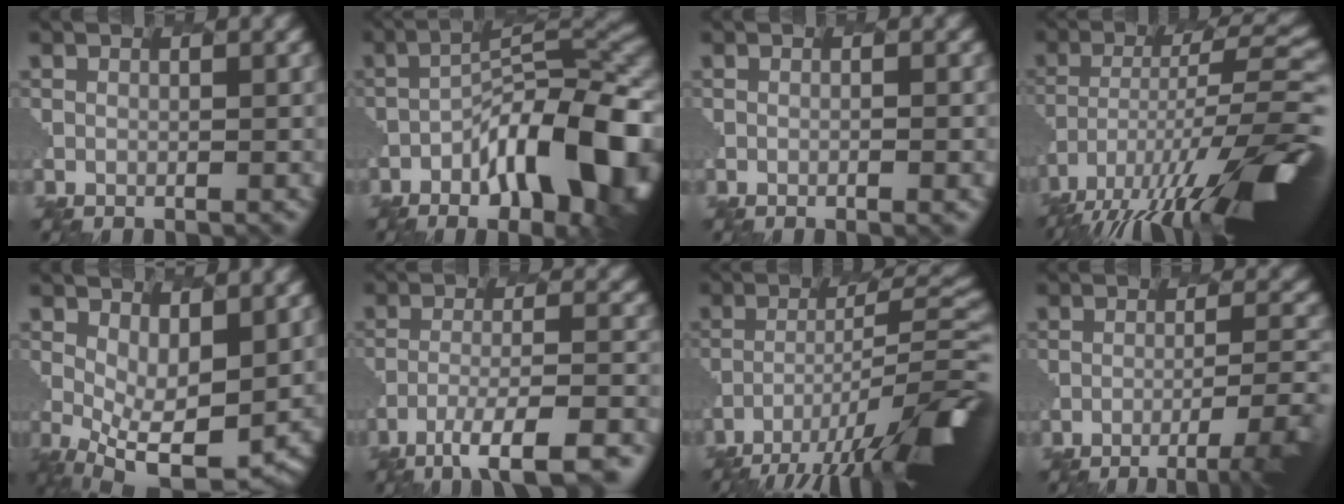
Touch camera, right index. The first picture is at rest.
{"total": 15.1, "force": [-5.4, 6.5, 12.5], "torque": [-0.171, -0.006, -0.079]}
{"total": 1.3, "force": [-0.3, 0.3, 1.3], "torque": [-0.016, 0.007, -0.004]}
{"total": 15.0, "force": [-8.4, 3.9, 11.8], "torque": [-0.226, -0.009, -0.146]}
{"total": 5.9, "force": [0.2, 2.3, 5.4], "torque": [-0.126, -0.029, 0.011]}
{"total": 9.6, "force": [-6.4, 2.4, 6.7], "torque": [-0.133, -0.009, -0.101]}
{"total": 14.0, "force": [-8.6, 3.1, 10.6], "torque": [-0.198, -0.007, -0.138]}
{"total": 6.7, "force": [-3.9, 1.5, 5.3], "torque": [-0.082, -0.012, -0.042]}